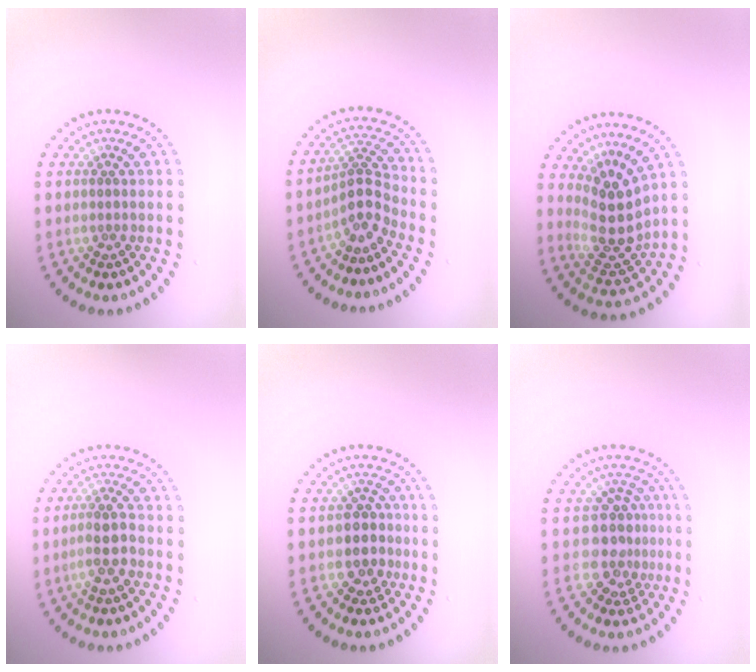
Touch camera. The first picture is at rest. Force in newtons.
{"total": 3.0, "press": 2.3, "slide": 1.9}
{"total": 4.4, "press": 3.7, "slide": 2.3}
{"total": 2.5, "press": 2.2, "slide": 1.0}
{"total": 2.5, "press": 2.1, "slide": 1.3}
{"total": 3.3, "press": 2.5, "slide": 2.1}